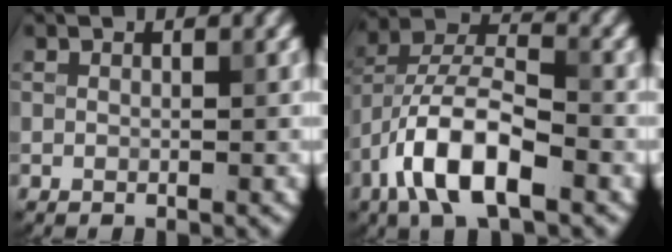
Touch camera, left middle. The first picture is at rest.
{"total": 8.8, "force": [-4.3, 3.7, 6.7], "torque": [-0.118, 0.012, -0.084]}